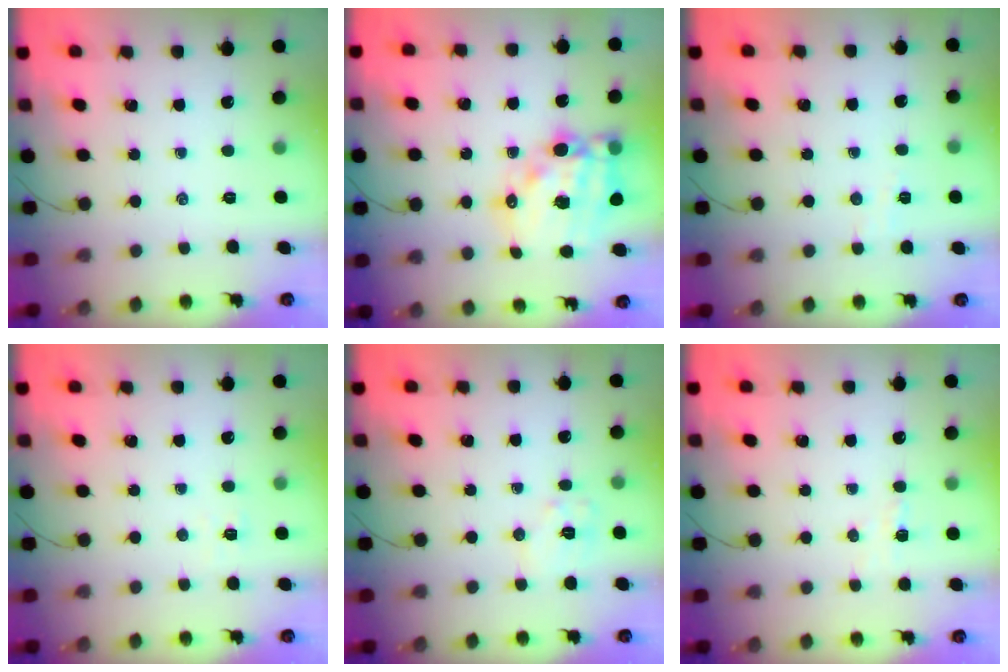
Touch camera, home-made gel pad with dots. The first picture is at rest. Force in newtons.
{"total": 18.0, "press": 17.6, "slide": 4.1}
{"total": 2.9, "press": 2.7, "slide": 1.0}
{"total": 2.8, "press": 2.7, "slide": 0.8}
{"total": 7.1, "press": 7.1, "slide": 0.6}
{"total": 2.9, "press": 2.8, "slide": 0.8}